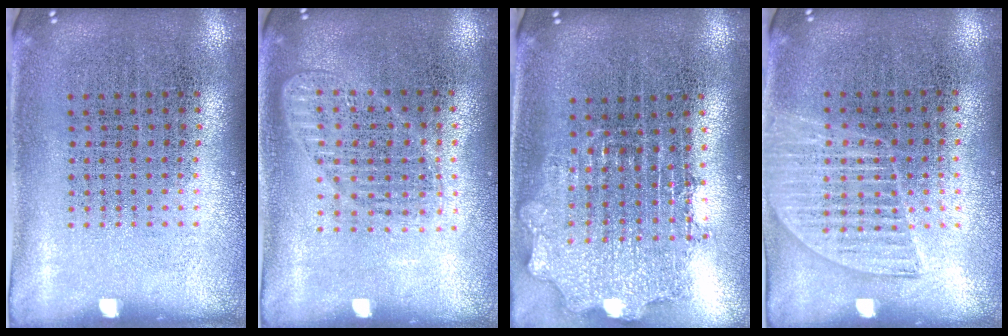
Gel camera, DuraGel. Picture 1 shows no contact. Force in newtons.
{"total": 1.3, "press": 1.3, "slide": 0.4}
{"total": 1.8, "press": 1.4, "slide": 1.1}
{"total": 1.3, "press": 1.2, "slide": 0.6}